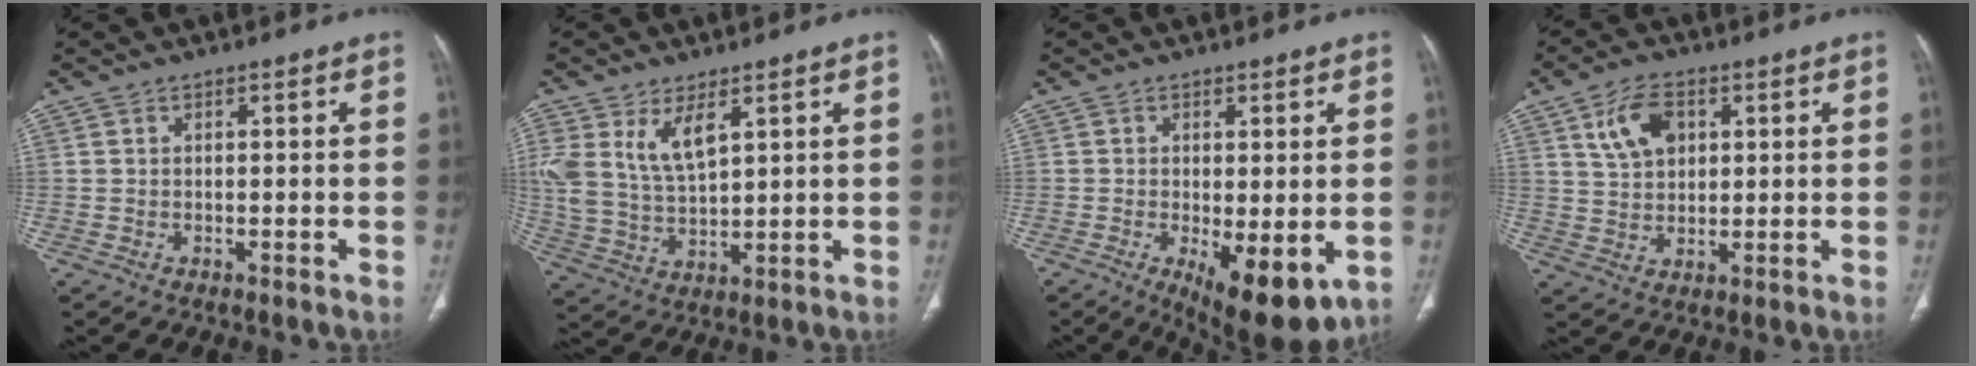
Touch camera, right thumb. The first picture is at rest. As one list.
[{"total": 9.8, "force": [4.7, 4.7, 7.2], "torque": [-0.142, -0.018, 0.104]}, {"total": 11.2, "force": [-3.1, 4.2, 9.9], "torque": [-0.141, -0.025, -0.034]}, {"total": 4.9, "force": [2.5, 2.5, 3.4], "torque": [-0.061, -0.011, 0.054]}]